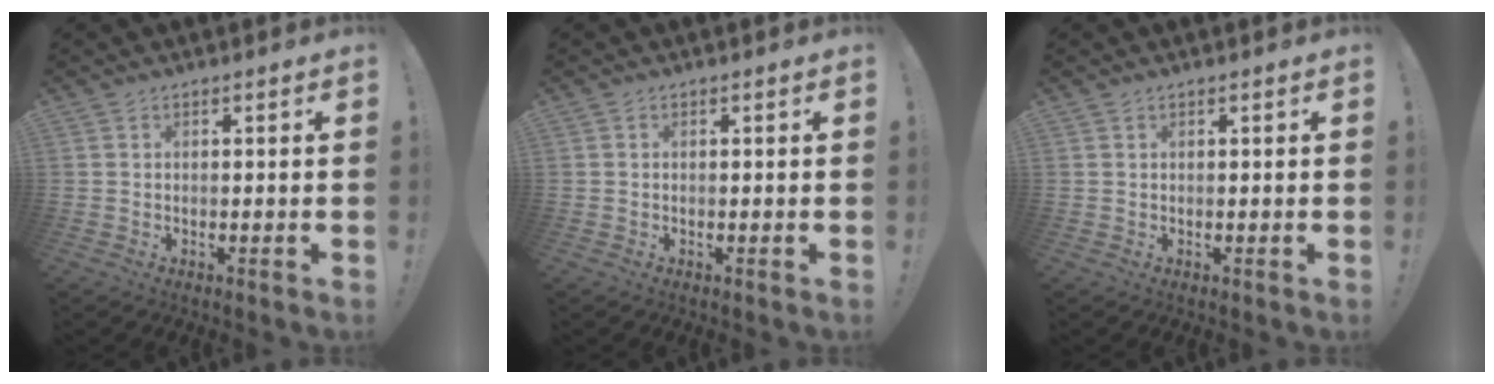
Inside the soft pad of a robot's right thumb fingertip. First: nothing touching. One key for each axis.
{"total": 0.0}
{"total": 0.0}